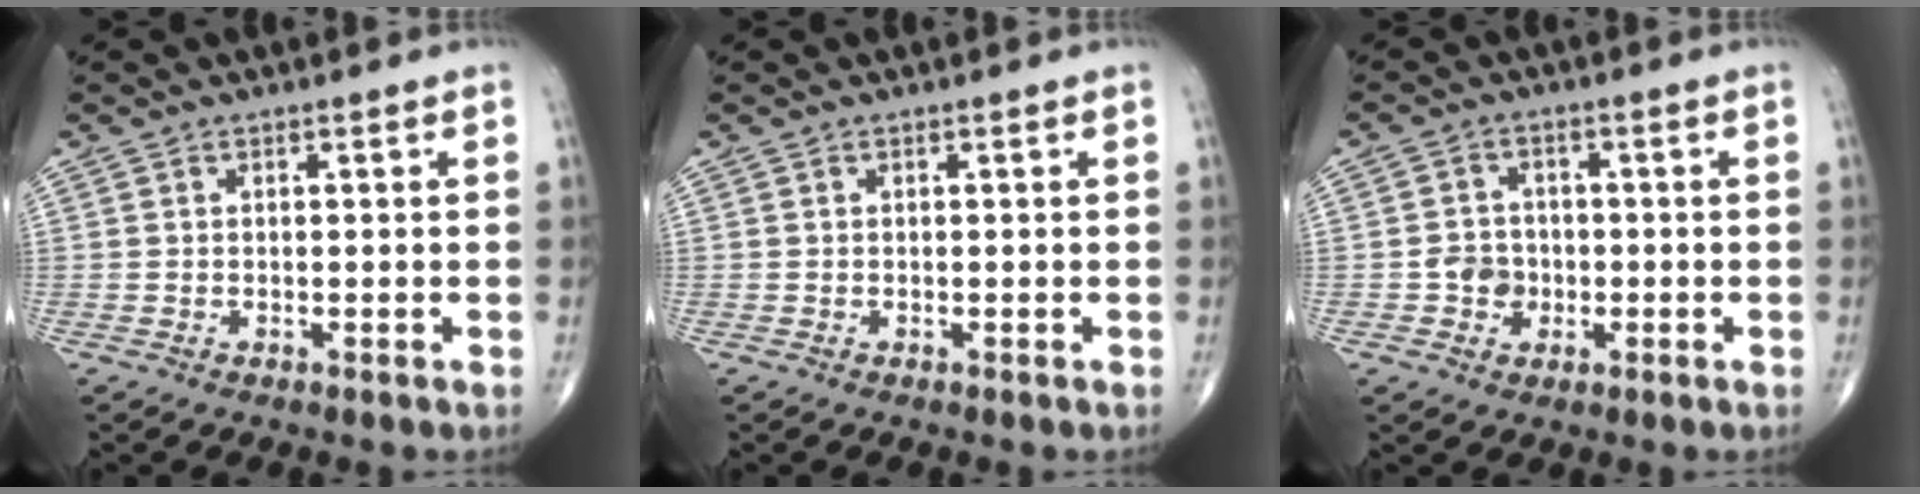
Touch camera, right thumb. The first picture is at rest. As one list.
[{"total": 0.0}, {"total": 4.3, "force": [-1.0, 3.8, 1.7], "torque": [-0.004, 0.009, -0.022]}]